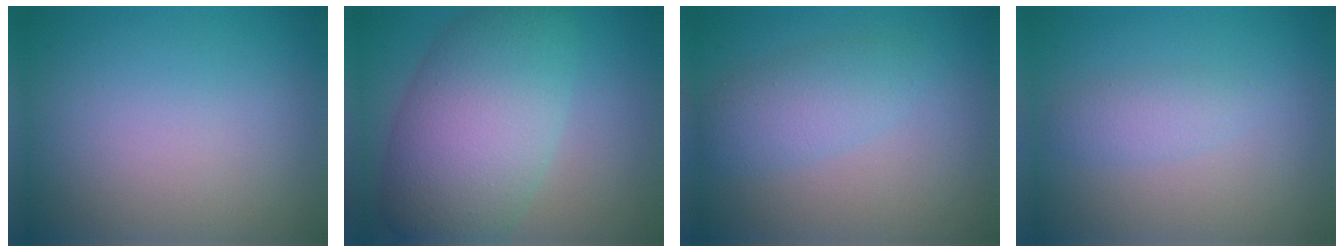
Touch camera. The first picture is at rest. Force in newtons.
{"total": 10.3, "press": 10.3, "slide": 0.5}
{"total": 2.9, "press": 2.8, "slide": 0.2}
{"total": 1.7, "press": 1.7, "slide": 0.0}